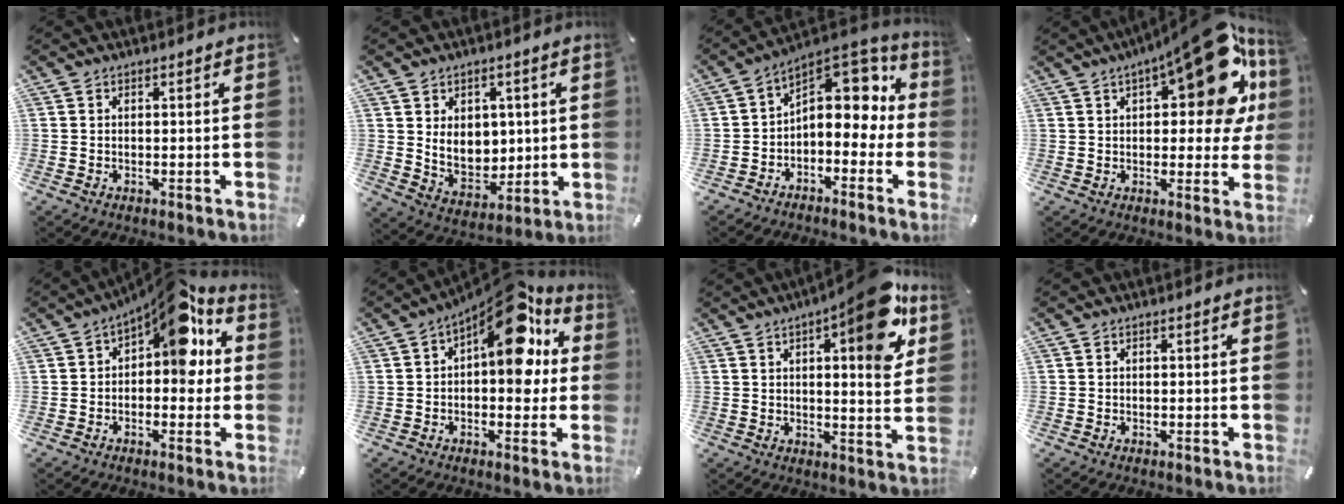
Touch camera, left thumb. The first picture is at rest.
{"total": 8.4, "force": [2.5, 7.0, 4.0], "torque": [-0.063, -0.016, 0.045]}
{"total": 11.7, "force": [3.4, 7.7, 8.2], "torque": [-0.102, -0.027, 0.059]}
{"total": 21.2, "force": [8.3, 8.8, 17.4], "torque": [-0.217, -0.048, 0.128]}
{"total": 13.8, "force": [7.0, 6.6, 9.9], "torque": [-0.139, -0.048, 0.119]}
{"total": 18.6, "force": [8.2, 8.8, 14.1], "torque": [-0.188, -0.062, 0.136]}
{"total": 14.4, "force": [7.2, 3.9, 11.8], "torque": [-0.151, -0.043, 0.109]}
{"total": 0.0}